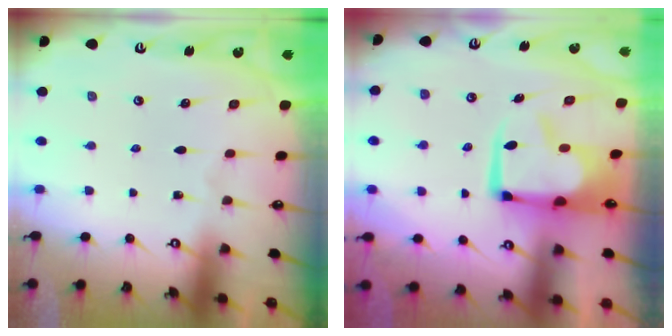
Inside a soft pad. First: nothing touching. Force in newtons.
{"total": 7.4, "press": 7.1, "slide": 1.8}